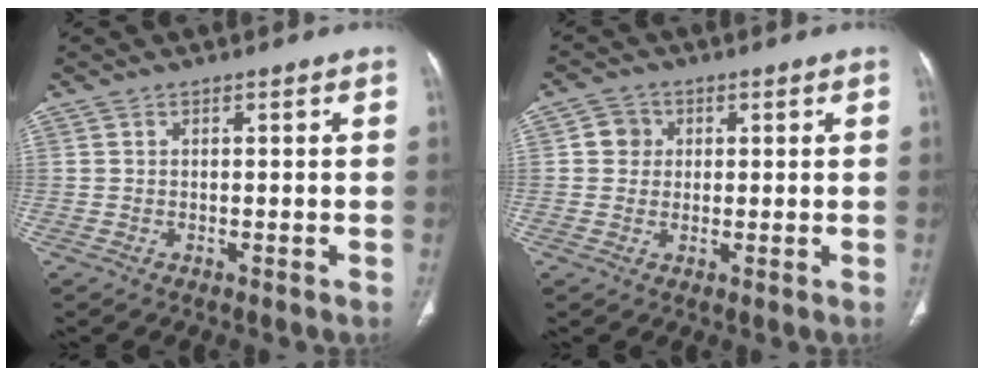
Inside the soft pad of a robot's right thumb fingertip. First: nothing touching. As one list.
[{"total": 3.8, "force": [0.8, 3.6, 1.1], "torque": [0.003, 0.003, 0.010]}]